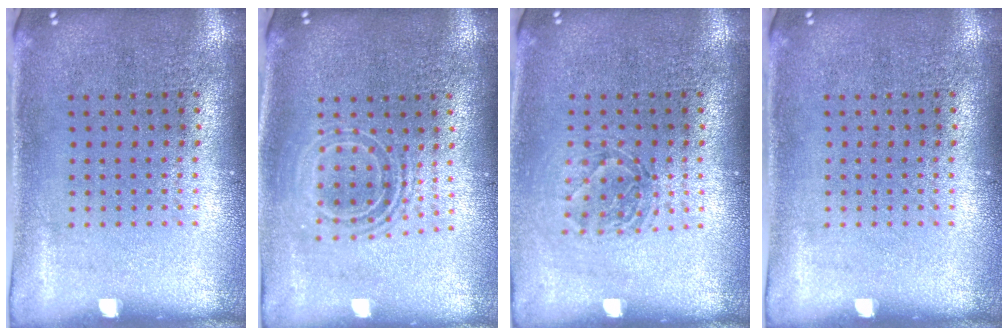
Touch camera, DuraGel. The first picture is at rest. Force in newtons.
{"total": 1.8, "press": 1.4, "slide": 1.2}
{"total": 1.4, "press": 1.2, "slide": 0.7}
{"total": 0.0}